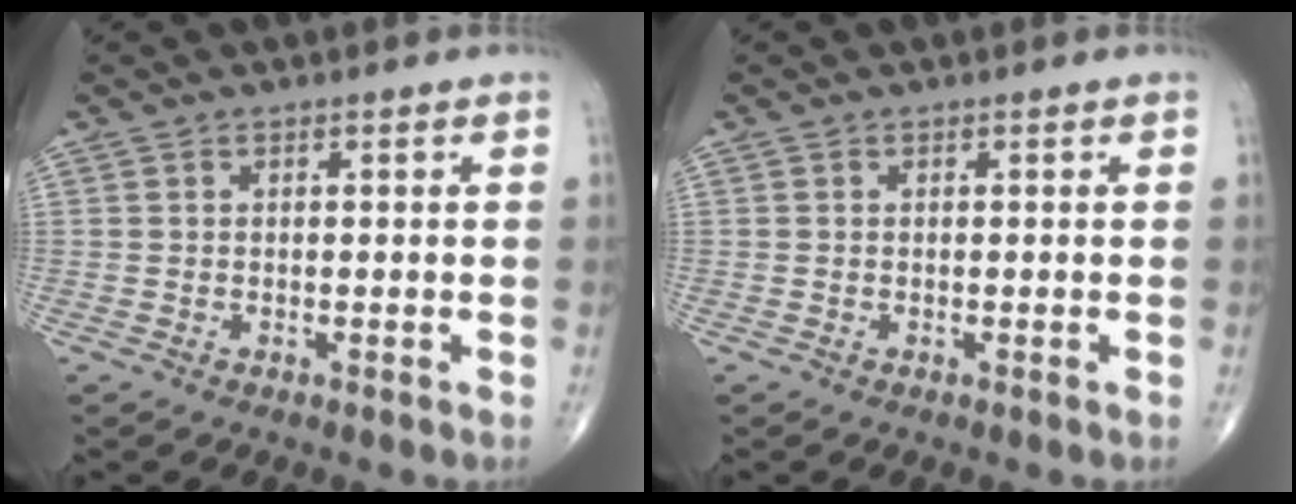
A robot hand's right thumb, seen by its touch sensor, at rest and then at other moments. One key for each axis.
{"total": 0.0}